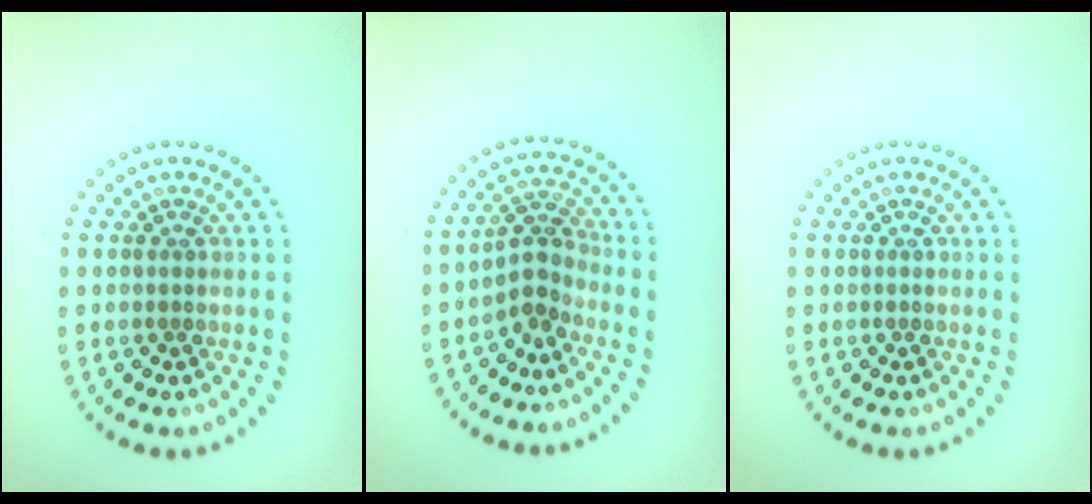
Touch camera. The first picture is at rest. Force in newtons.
{"total": 2.5, "press": 2.0, "slide": 1.5}
{"total": 0.0}